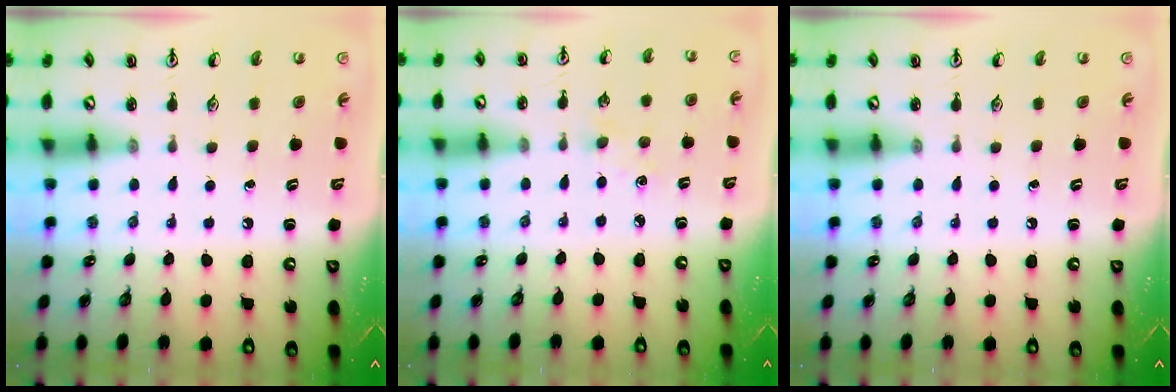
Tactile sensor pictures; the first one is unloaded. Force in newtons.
{"total": 1.9, "press": 1.8, "slide": 0.3}
{"total": 0.0}